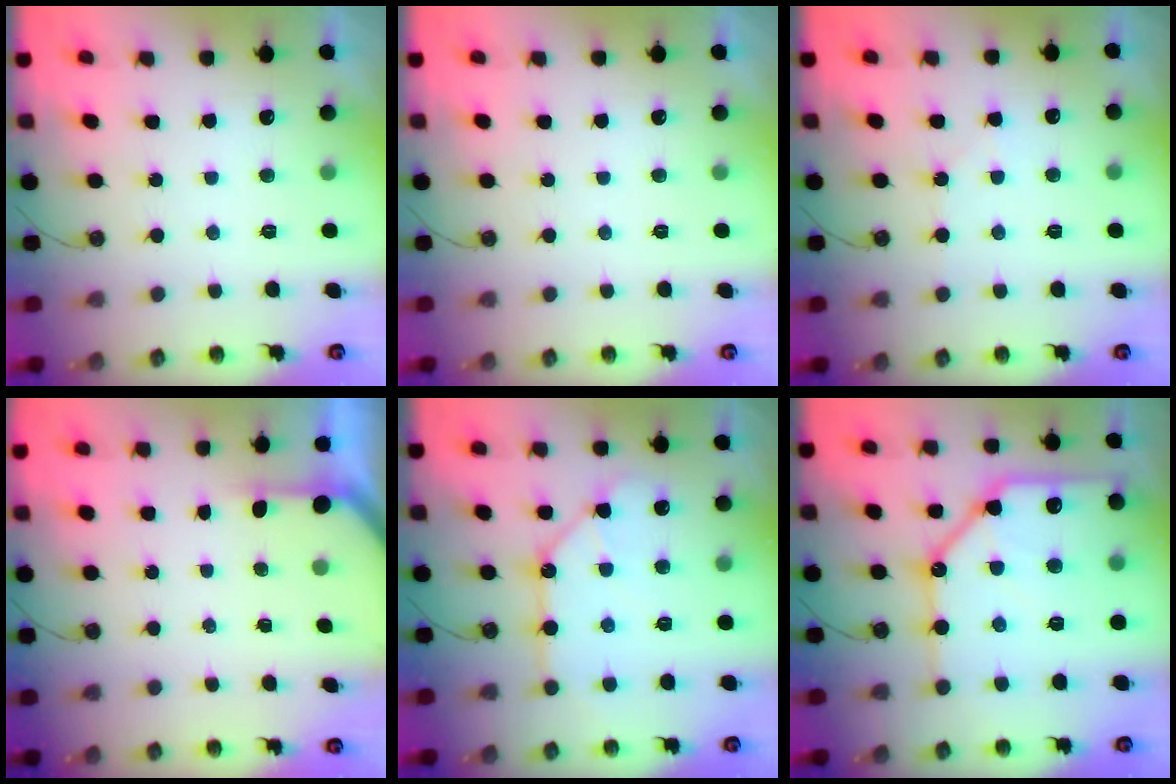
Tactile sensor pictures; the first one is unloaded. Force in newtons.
{"total": 0.0}
{"total": 4.2, "press": 4.1, "slide": 0.8}
{"total": 1.4, "press": 1.4, "slide": 0.2}
{"total": 9.9, "press": 9.9, "slide": 1.1}
{"total": 22.4, "press": 22.2, "slide": 2.5}